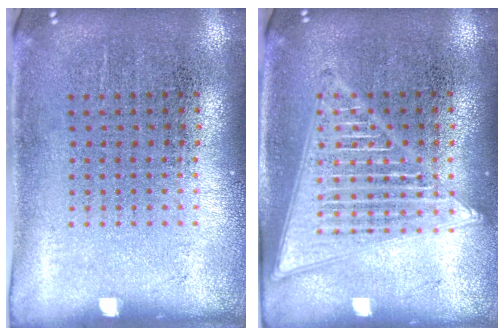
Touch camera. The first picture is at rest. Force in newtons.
{"total": 3.1, "press": 3.0, "slide": 0.4}